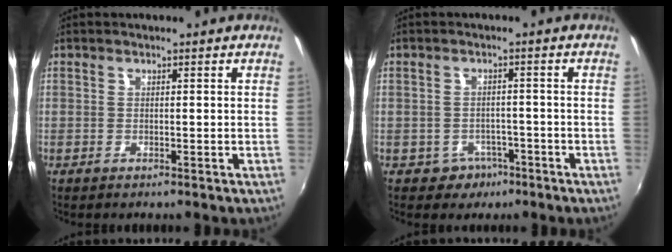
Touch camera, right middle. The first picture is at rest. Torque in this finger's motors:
{"motor_torque": [0.17, -0.19, -0.02, -0.01]}